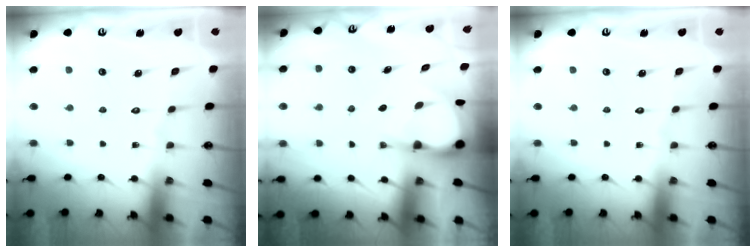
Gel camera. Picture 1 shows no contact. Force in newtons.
{"total": 5.2, "press": 5.1, "slide": 0.7}
{"total": 0.0}